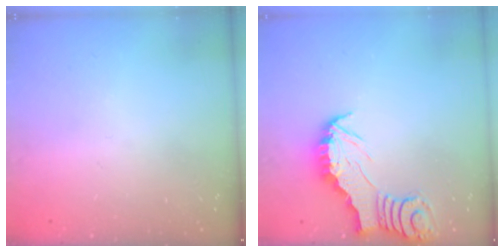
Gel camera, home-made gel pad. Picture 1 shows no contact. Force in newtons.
{"total": 2.4, "press": 2.4, "slide": 0.2}